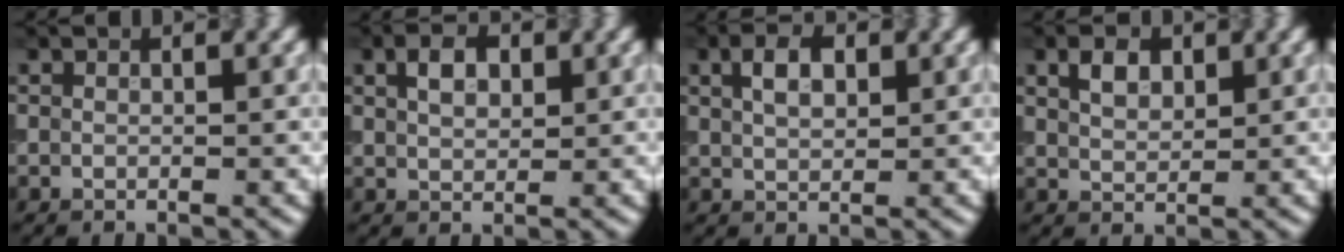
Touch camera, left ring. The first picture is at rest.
{"total": 2.7, "force": [1.0, 1.7, 1.9], "torque": [-0.036, 0.004, 0.017]}
{"total": 2.9, "force": [1.1, 1.7, 2.2], "torque": [-0.043, 0.005, 0.020]}
{"total": 2.4, "force": [1.2, 1.5, 1.5], "torque": [-0.029, 0.004, 0.023]}